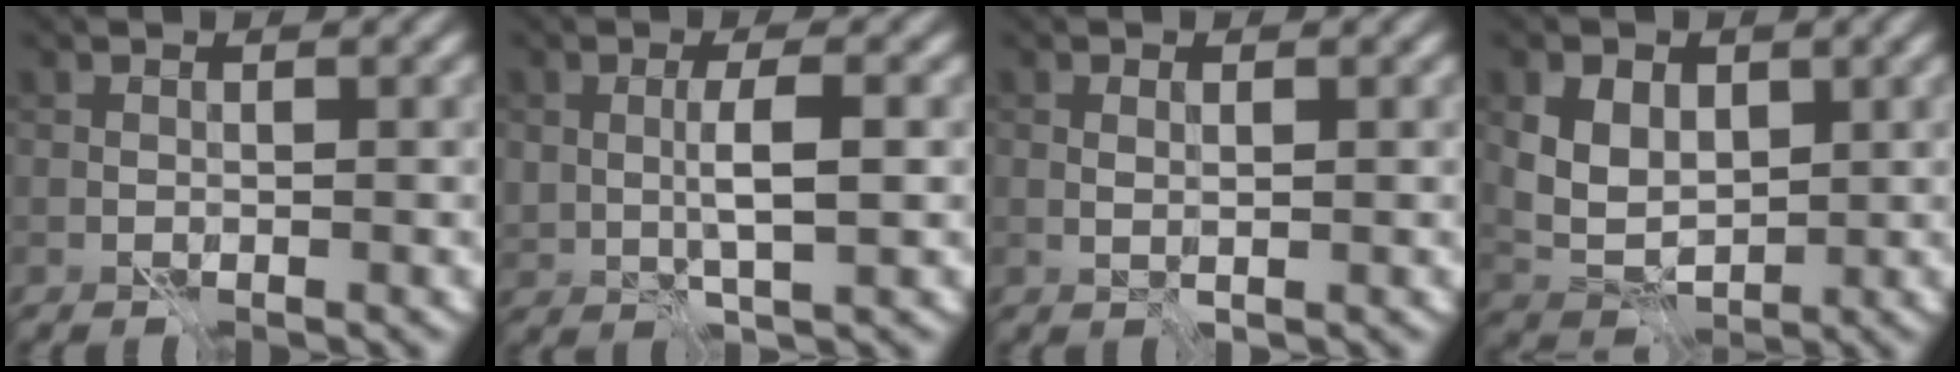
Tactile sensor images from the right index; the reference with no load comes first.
{"total": 2.8, "force": [0.3, 0.9, 2.7], "torque": [-0.057, -0.002, 0.006]}
{"total": 0.5, "force": [0.3, 0.0, 0.4], "torque": [-0.012, -0.002, 0.005]}
{"total": 4.2, "force": [1.2, 3.0, 2.5], "torque": [-0.054, -0.007, 0.020]}